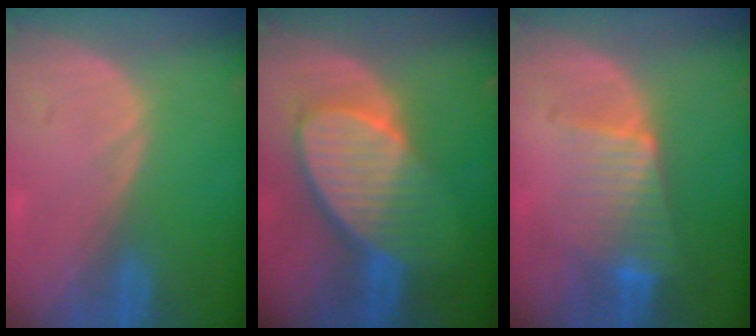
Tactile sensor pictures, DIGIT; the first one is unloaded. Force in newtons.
{"total": 9.1, "press": 8.1, "slide": 4.0}
{"total": 6.5, "press": 6.1, "slide": 2.3}